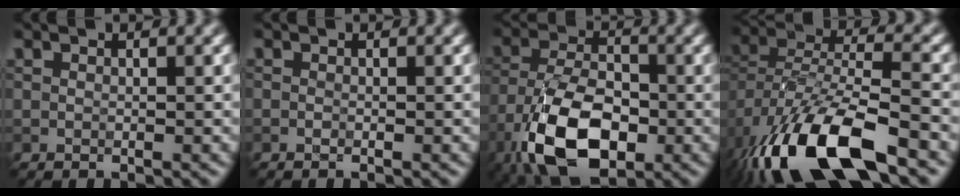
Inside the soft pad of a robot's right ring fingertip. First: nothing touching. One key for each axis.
{"total": 0.0}
{"total": 10.5, "fx": -4.9, "fy": 5.4, "fz": 7.6, "tx": -0.156, "ty": -0.012, "tz": -0.096}
{"total": 12.8, "fx": -7.2, "fy": 5.3, "fz": 9.1, "tx": -0.187, "ty": -0.016, "tz": -0.130}